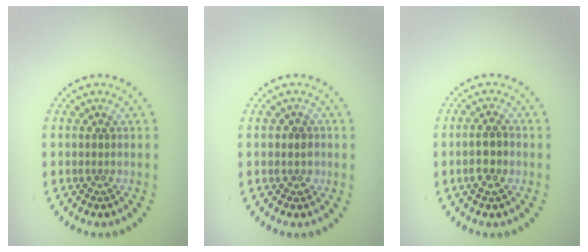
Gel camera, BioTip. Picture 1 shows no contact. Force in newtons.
{"total": 1.0, "press": 0.9, "slide": 0.4}
{"total": 2.4, "press": 2.3, "slide": 0.6}